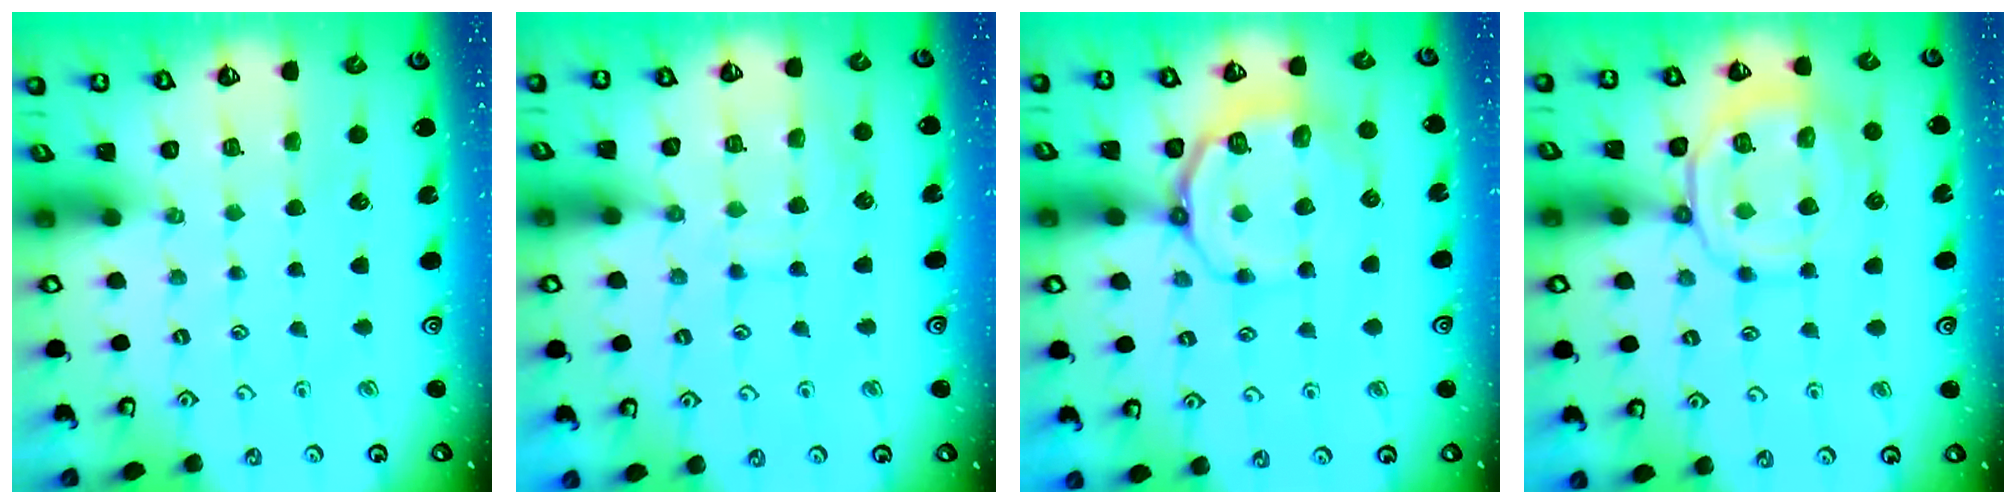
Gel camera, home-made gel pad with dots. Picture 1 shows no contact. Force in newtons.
{"total": 9.8, "press": 9.8, "slide": 0.9}
{"total": 10.6, "press": 10.4, "slide": 1.9}
{"total": 12.7, "press": 12.6, "slide": 1.5}